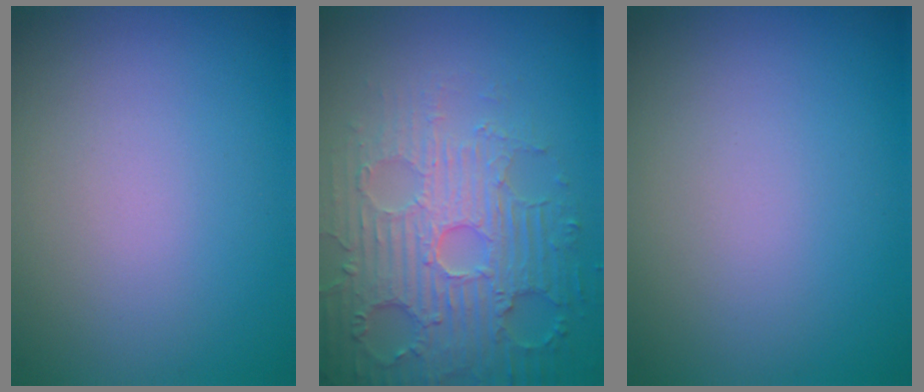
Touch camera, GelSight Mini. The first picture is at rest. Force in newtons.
{"total": 5.5, "press": 5.1, "slide": 2.0}
{"total": 0.0}